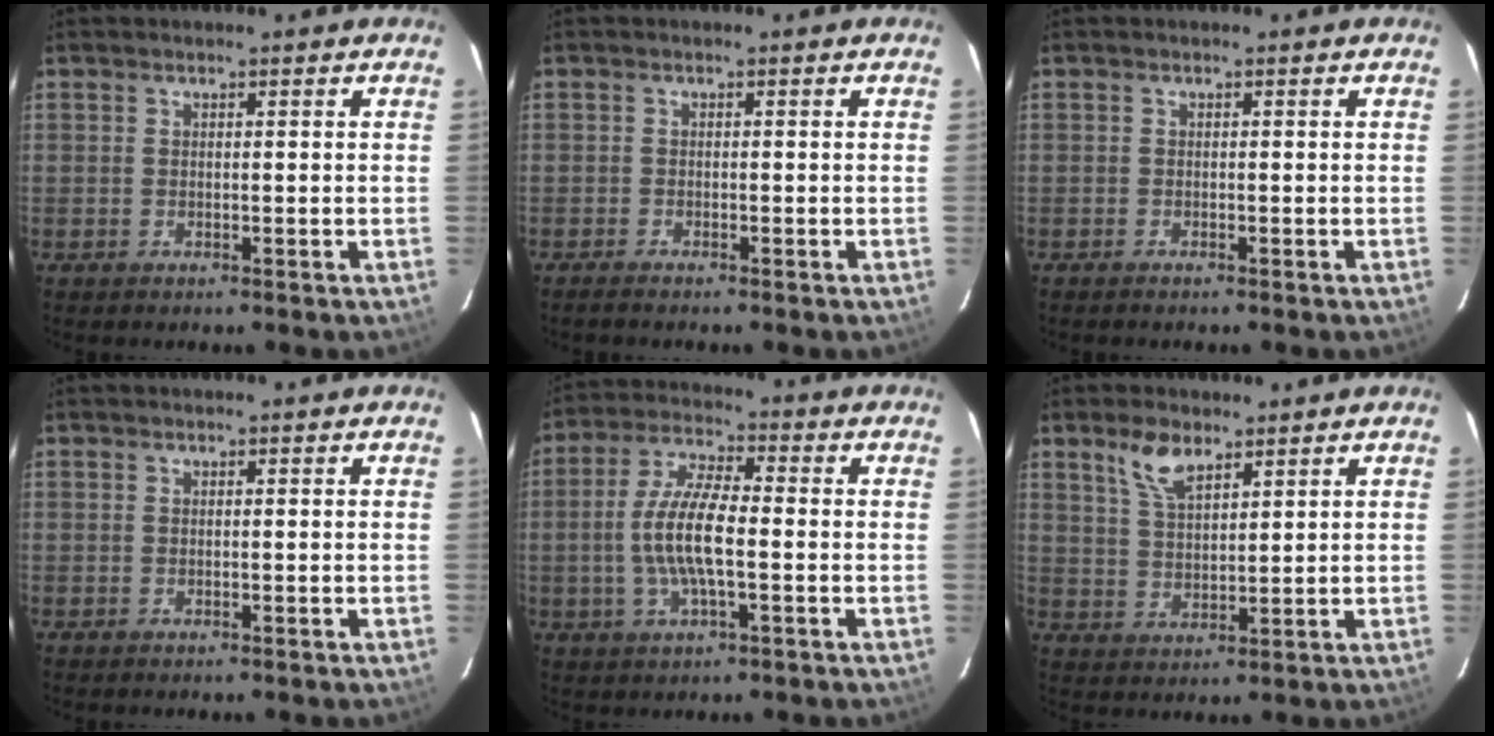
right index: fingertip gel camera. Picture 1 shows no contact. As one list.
[{"total": 1.5, "force": [-1.4, 0.1, 0.6], "torque": [-0.022, -0.004, -0.025]}, {"total": 0.6, "force": [-0.6, 0.1, 0.2], "torque": [-0.005, -0.002, -0.011]}, {"total": 0.0}, {"total": 10.3, "force": [-1.5, 2.8, 9.9], "torque": [-0.201, 0.004, -0.031]}, {"total": 6.2, "force": [4.1, 2.6, 3.8], "torque": [-0.072, 0.006, 0.084]}]